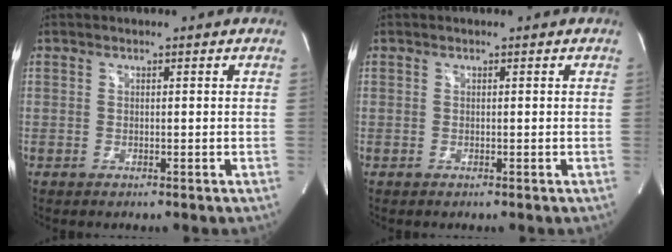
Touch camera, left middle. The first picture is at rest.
{"total": 0.0}